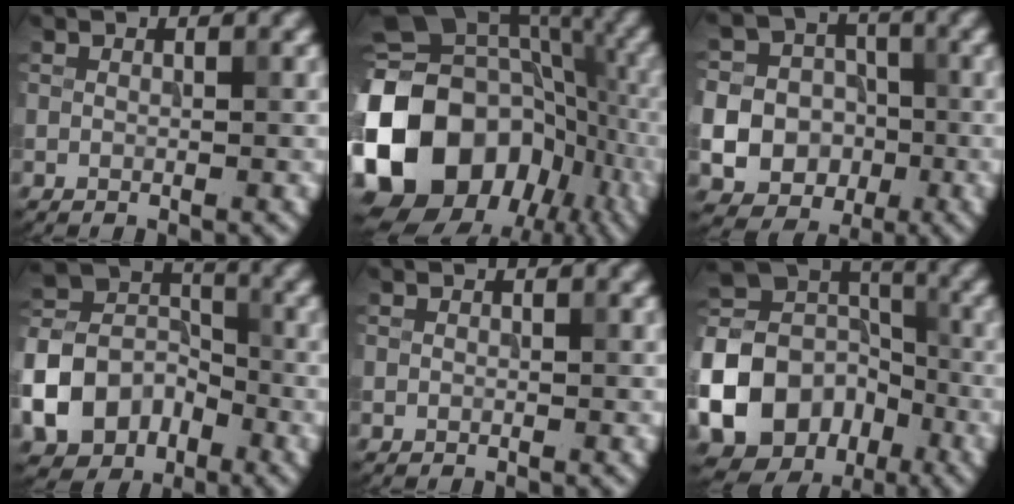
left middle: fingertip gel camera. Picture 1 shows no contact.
{"total": 19.3, "force": [-6.2, 15.2, 10.2], "torque": [-0.219, 0.001, -0.109]}
{"total": 16.9, "force": [-4.3, 15.9, 3.8], "torque": [-0.117, -0.031, -0.091]}
{"total": 7.8, "force": [-3.6, 6.0, 3.6], "torque": [-0.071, 0.003, -0.079]}
{"total": 0.0}
{"total": 20.3, "force": [-8.7, 17.1, 6.7], "torque": [-0.181, -0.038, -0.157]}